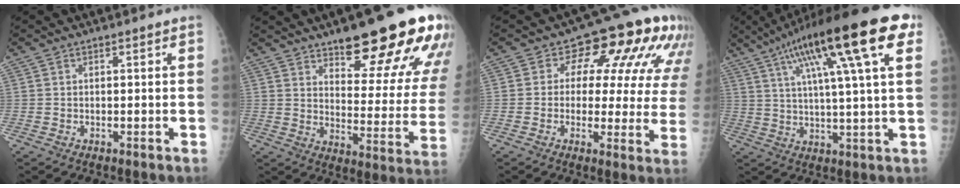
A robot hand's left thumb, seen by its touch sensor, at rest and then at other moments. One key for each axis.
{"total": 23.0, "fx": 14.8, "fy": 6.6, "fz": 16.4, "tx": -0.175, "ty": -0.073, "tz": 0.202}
{"total": 16.1, "fx": 6.9, "fy": 9.0, "fz": 11.5, "tx": -0.093, "ty": -0.013, "tz": 0.064}
{"total": 22.3, "fx": 10.2, "fy": 3.9, "fz": 19.5, "tx": -0.309, "ty": 0.010, "tz": 0.155}